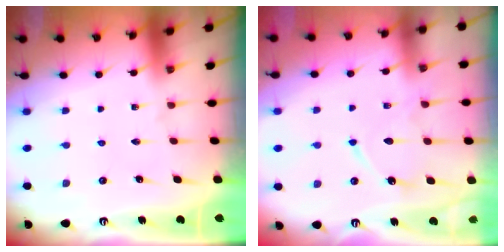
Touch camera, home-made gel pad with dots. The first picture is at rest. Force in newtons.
{"total": 10.3, "press": 10.2, "slide": 0.9}